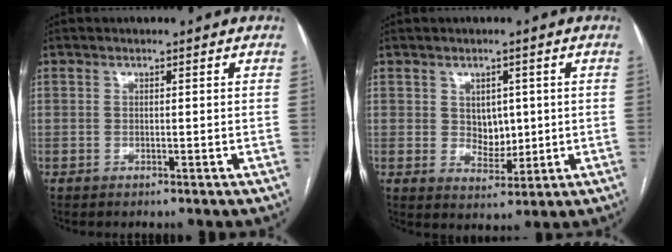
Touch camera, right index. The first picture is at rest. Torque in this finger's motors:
{"motor_torque": [0.12, 0.02, 0.03, 0.00]}